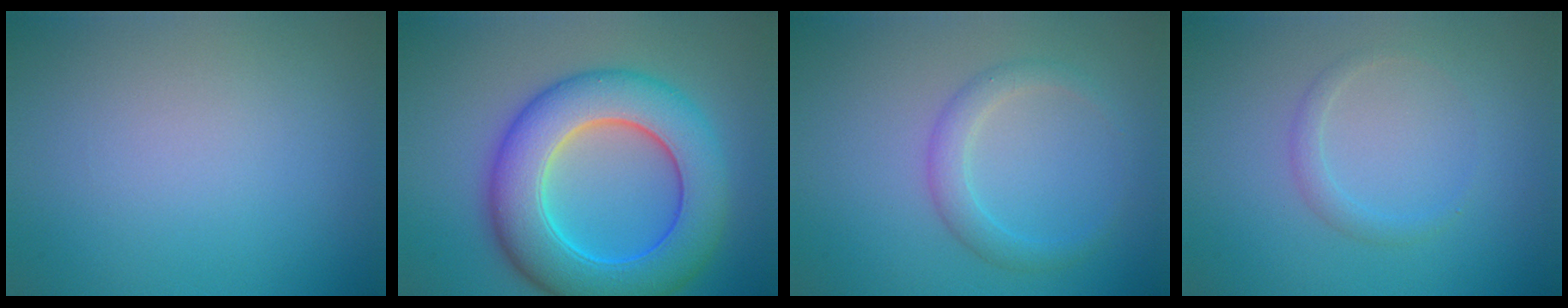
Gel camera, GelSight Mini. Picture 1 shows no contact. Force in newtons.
{"total": 10.6, "press": 10.5, "slide": 0.3}
{"total": 2.3, "press": 2.3, "slide": 0.1}
{"total": 1.3, "press": 1.3, "slide": 0.0}